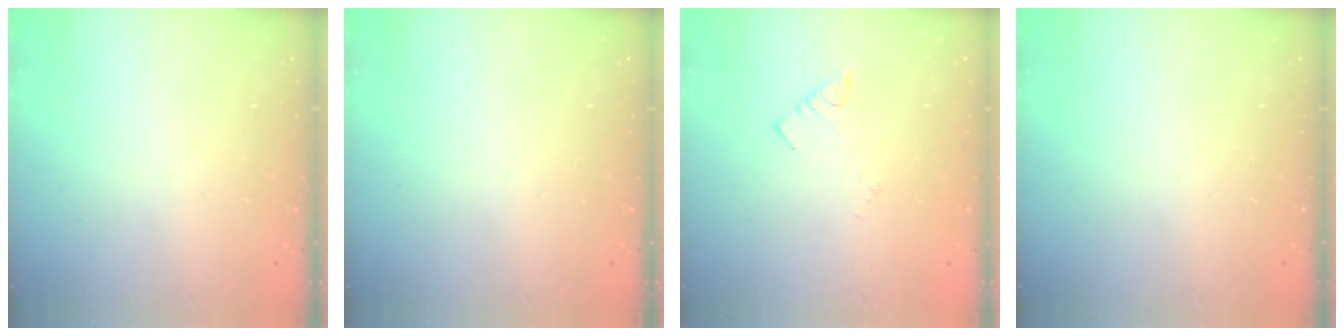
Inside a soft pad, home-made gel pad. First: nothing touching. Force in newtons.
{"total": 0.0}
{"total": 1.9, "press": 1.9, "slide": 0.1}
{"total": 0.0}